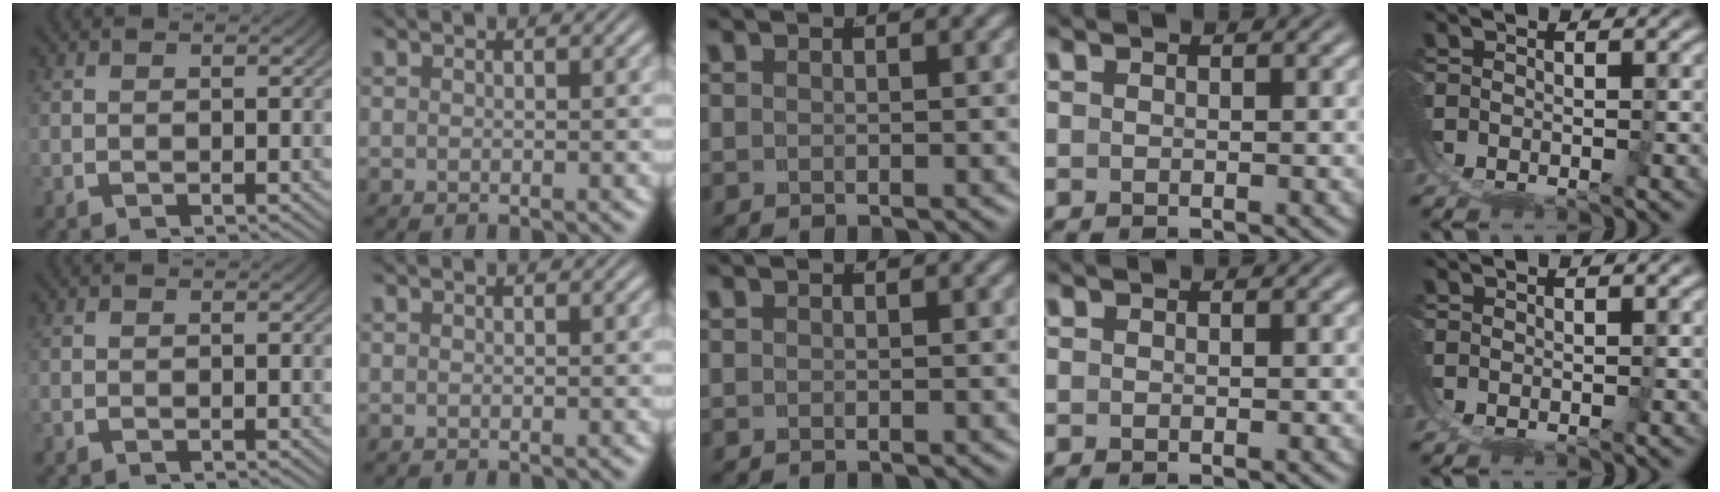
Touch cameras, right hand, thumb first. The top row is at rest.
{"little": {"total": 0.5, "force": [0.5, -0.2, -0.1], "torque": [0.004, 0.002, 0.008]}}